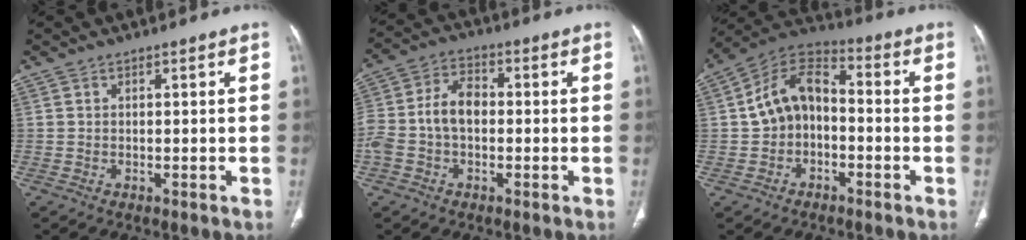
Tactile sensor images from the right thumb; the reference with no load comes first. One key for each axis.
{"total": 9.4, "fx": -1.0, "fy": 6.1, "fz": 7.1, "tx": -0.147, "ty": 0.033, "tz": -0.025}
{"total": 10.9, "fx": -1.1, "fy": 7.8, "fz": 7.6, "tx": -0.118, "ty": 0.044, "tz": -0.038}